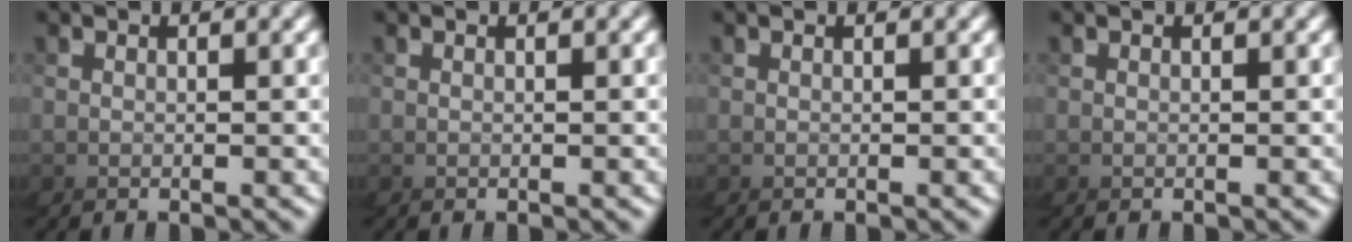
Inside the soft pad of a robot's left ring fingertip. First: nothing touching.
{"total": 0.0}
{"total": 0.0}
{"total": 0.0}